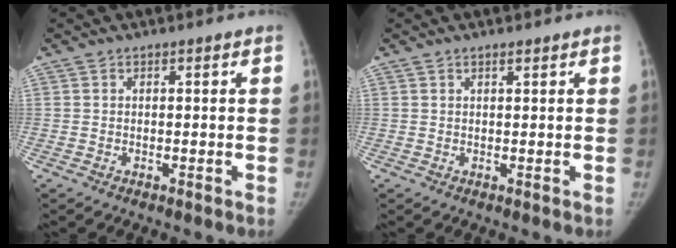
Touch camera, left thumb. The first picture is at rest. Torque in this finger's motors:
{"motor_torque": [-0.05, 0.01, 0.36, -0.13, 0.07]}